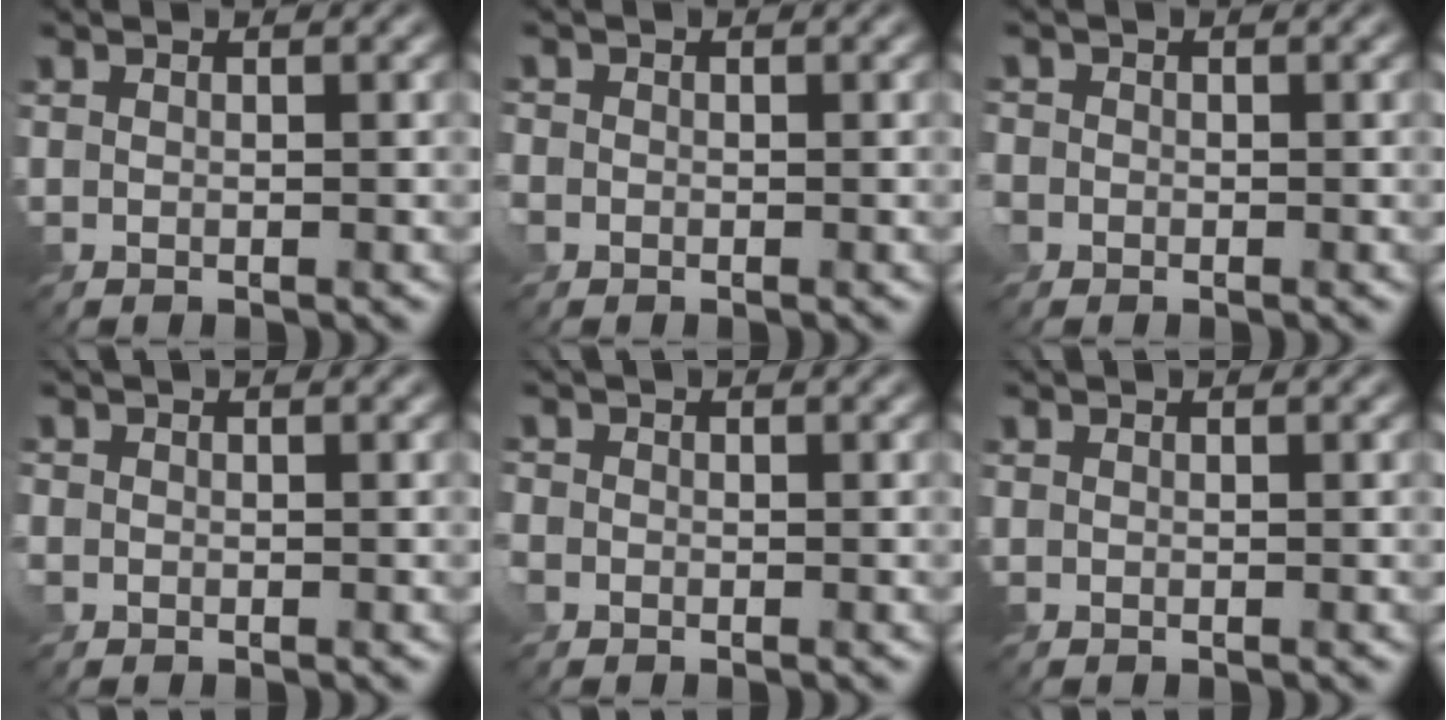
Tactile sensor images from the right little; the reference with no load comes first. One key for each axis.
{"total": 2.9, "fx": -0.7, "fy": 2.5, "fz": 1.2, "tx": -0.046, "ty": 0.006, "tz": -0.014}
{"total": 3.8, "fx": -1.1, "fy": 3.3, "fz": 1.6, "tx": -0.054, "ty": 0.009, "tz": -0.031}
{"total": 1.9, "fx": -0.3, "fy": 1.8, "fz": 0.7, "tx": -0.023, "ty": 0.001, "tz": -0.007}
{"total": 2.9, "fx": -0.9, "fy": 2.5, "fz": 1.2, "tx": -0.045, "ty": 0.005, "tz": -0.017}
{"total": 0.0}